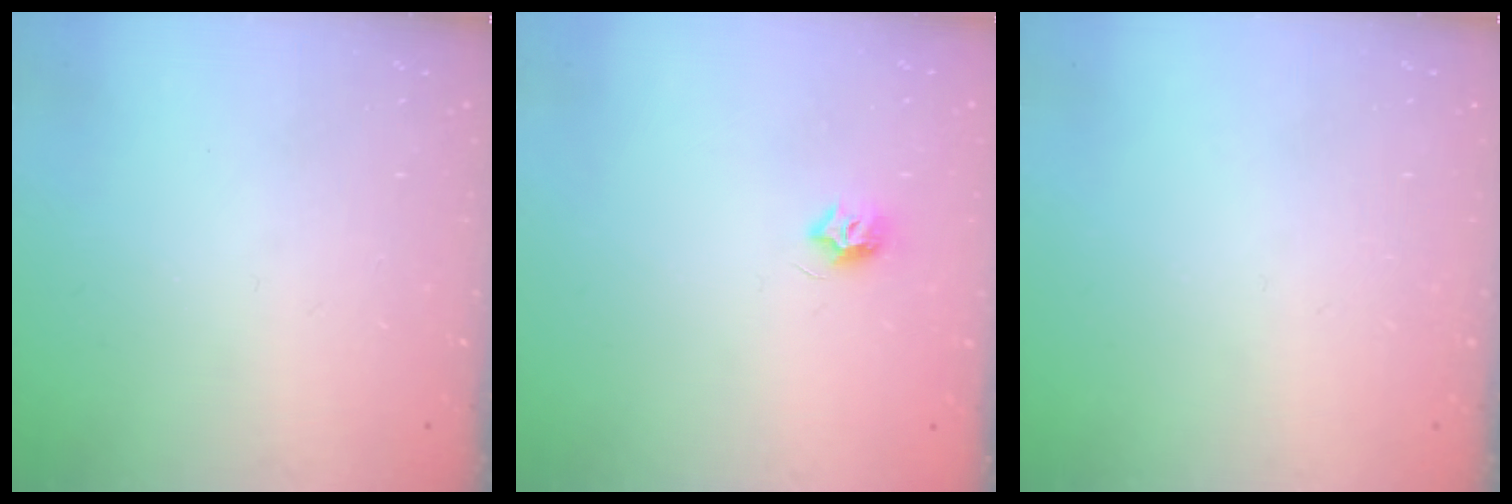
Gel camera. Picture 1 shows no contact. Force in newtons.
{"total": 6.6, "press": 6.5, "slide": 0.6}
{"total": 0.0}